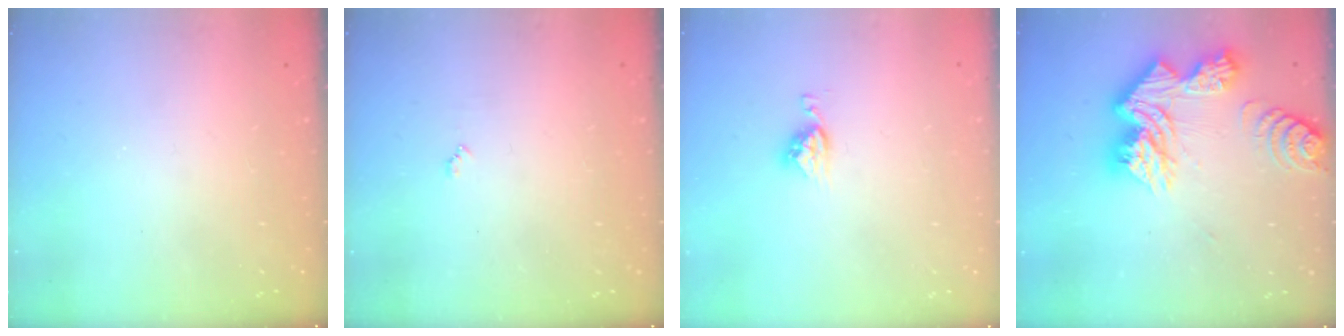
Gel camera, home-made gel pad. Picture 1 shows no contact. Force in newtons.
{"total": 3.7, "press": 3.7, "slide": 0.4}
{"total": 5.3, "press": 5.3, "slide": 0.1}
{"total": 20.1, "press": 20.0, "slide": 1.8}